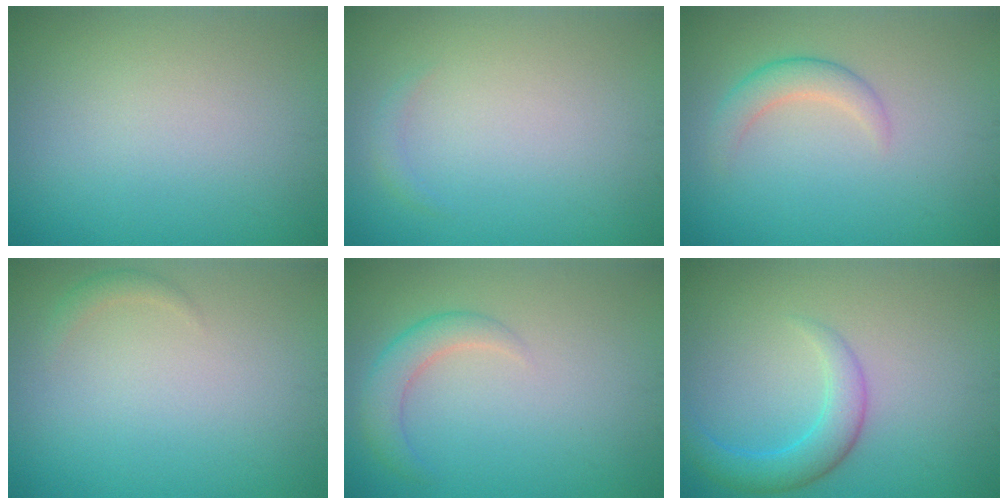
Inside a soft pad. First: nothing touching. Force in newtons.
{"total": 0.7, "press": 0.7, "slide": 0.1}
{"total": 2.3, "press": 2.2, "slide": 0.2}
{"total": 0.9, "press": 0.9, "slide": 0.1}
{"total": 2.5, "press": 2.5, "slide": 0.1}
{"total": 3.2, "press": 3.2, "slide": 0.1}